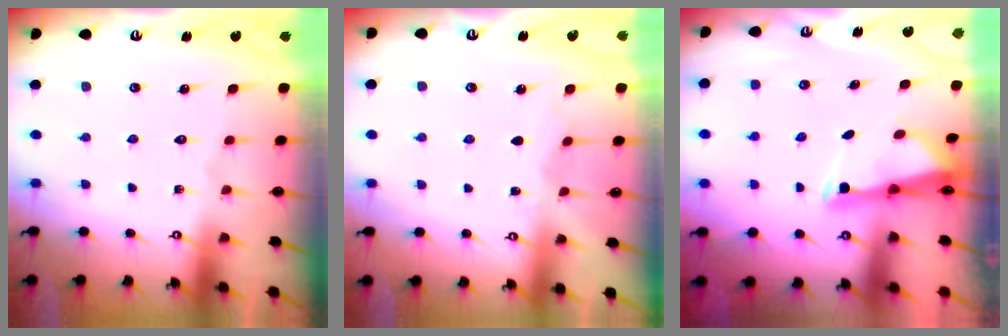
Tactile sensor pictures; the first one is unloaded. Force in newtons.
{"total": 2.7, "press": 2.7, "slide": 0.3}
{"total": 2.9, "press": 2.8, "slide": 0.8}